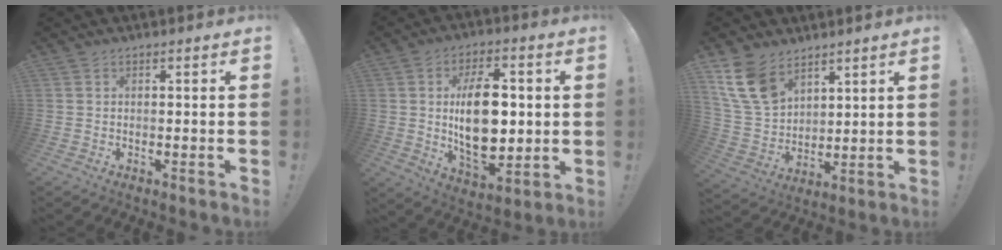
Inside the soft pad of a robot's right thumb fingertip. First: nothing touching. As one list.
[{"total": 19.3, "force": [1.1, 11.1, 15.8], "torque": [-0.274, -0.012, 0.014]}, {"total": 14.2, "force": [8.8, 8.8, 6.8], "torque": [-0.147, -0.041, 0.174]}]